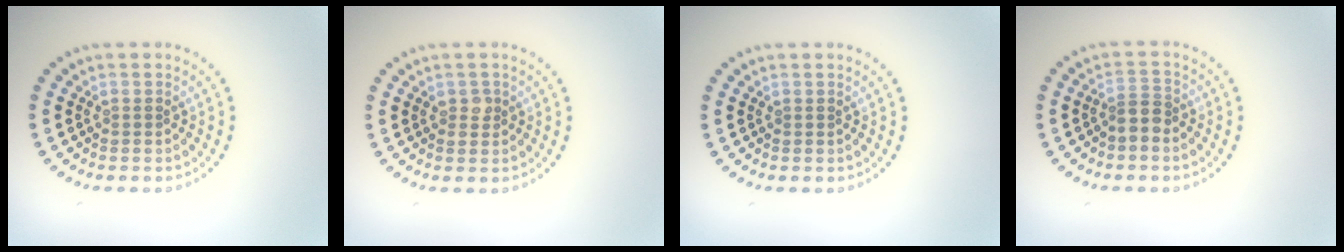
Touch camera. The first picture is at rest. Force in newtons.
{"total": 1.1, "press": 1.1, "slide": 0.1}
{"total": 0.0}
{"total": 2.1, "press": 1.6, "slide": 1.3}